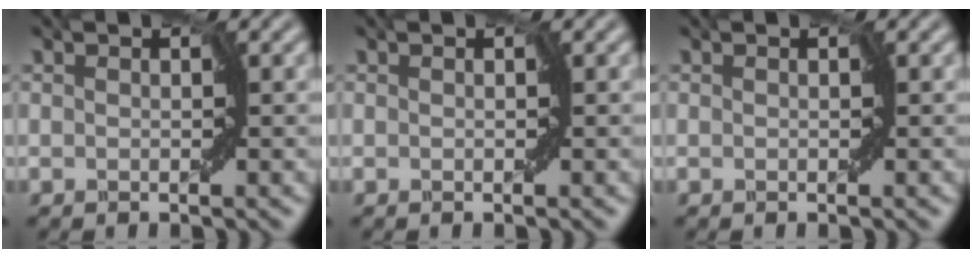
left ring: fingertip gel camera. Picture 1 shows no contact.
{"total": 0.0}
{"total": 0.0}